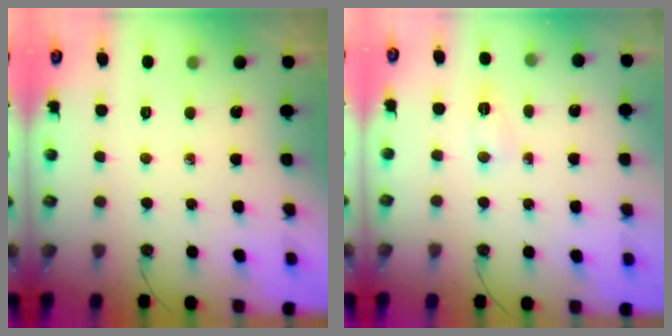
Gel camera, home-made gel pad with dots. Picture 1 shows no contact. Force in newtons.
{"total": 2.9, "press": 2.7, "slide": 1.2}